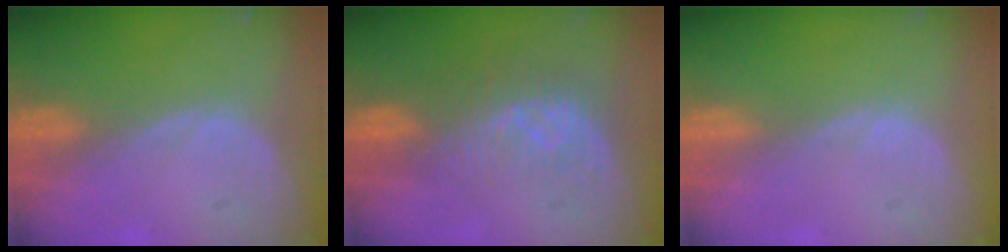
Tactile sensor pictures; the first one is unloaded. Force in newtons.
{"total": 8.2, "press": 7.3, "slide": 3.8}
{"total": 0.0}